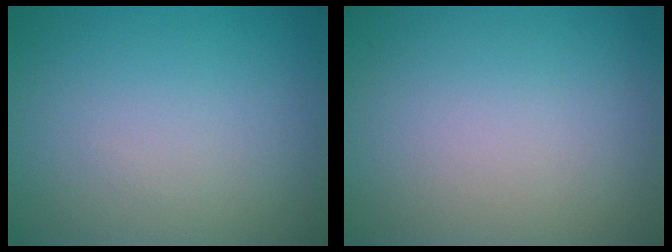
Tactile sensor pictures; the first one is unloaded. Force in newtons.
{"total": 0.0}